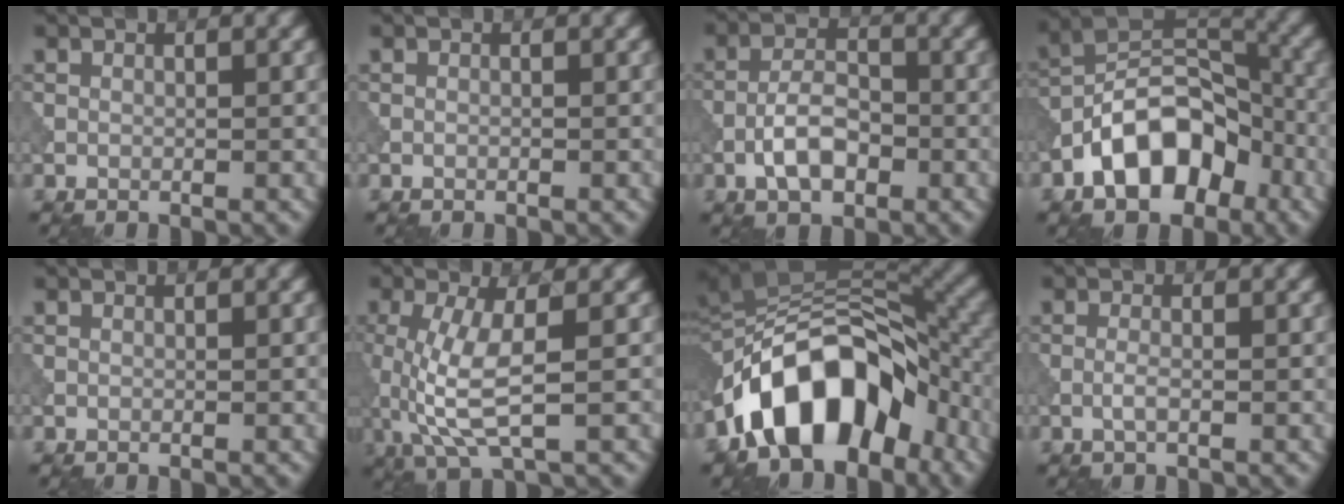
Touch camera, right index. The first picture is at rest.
{"total": 0.0}
{"total": 4.3, "force": [-1.7, 2.1, 3.3], "torque": [-0.057, 0.008, -0.037]}
{"total": 9.9, "force": [-5.1, 5.7, 6.3], "torque": [-0.096, 0.015, -0.104]}
{"total": 0.0}
{"total": 5.4, "force": [-0.4, 1.4, 5.2], "torque": [-0.119, -0.008, -0.003]}
{"total": 13.5, "force": [-6.5, 7.7, 9.0], "torque": [-0.137, 0.016, -0.123]}
{"total": 1.2, "force": [-0.4, 0.2, 1.1], "torque": [-0.025, 0.000, -0.012]}